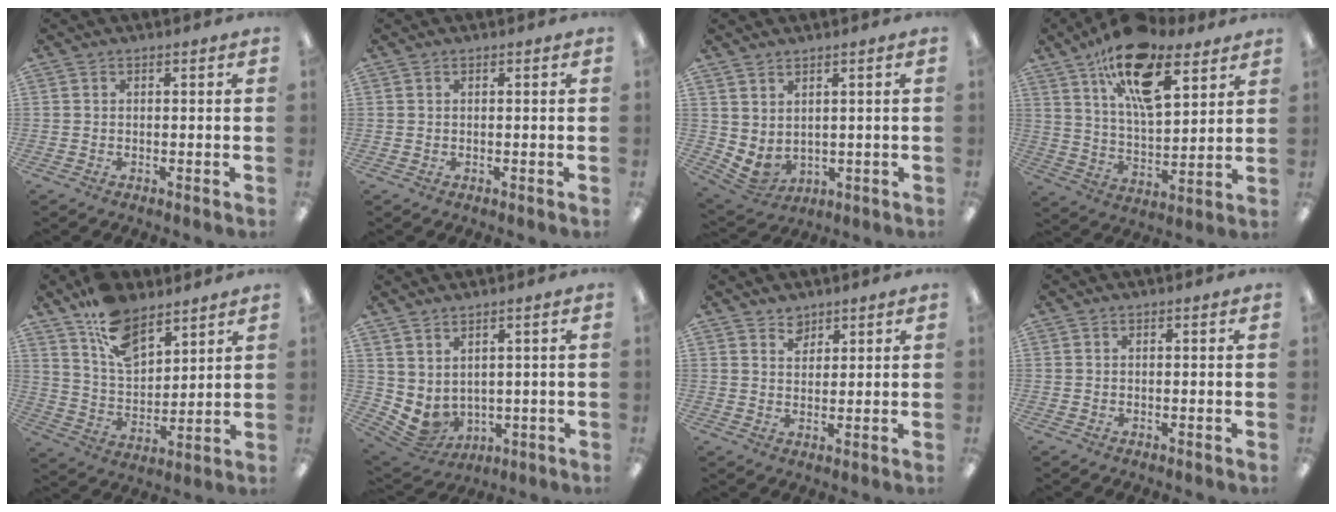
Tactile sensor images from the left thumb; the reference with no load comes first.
{"total": 0.0}
{"total": 3.7, "force": [2.1, 2.3, 2.0], "torque": [-0.056, -0.019, 0.042]}
{"total": 19.3, "force": [11.8, 8.3, 12.9], "torque": [-0.211, -0.052, 0.199]}
{"total": 13.2, "force": [9.1, 6.6, 6.9], "torque": [-0.127, -0.043, 0.170]}
{"total": 4.1, "force": [2.6, 3.0, 1.3], "torque": [-0.045, -0.027, 0.056]}
{"total": 3.4, "force": [2.9, 1.8, 0.3], "torque": [0.003, -0.017, 0.054]}
{"total": 0.0}